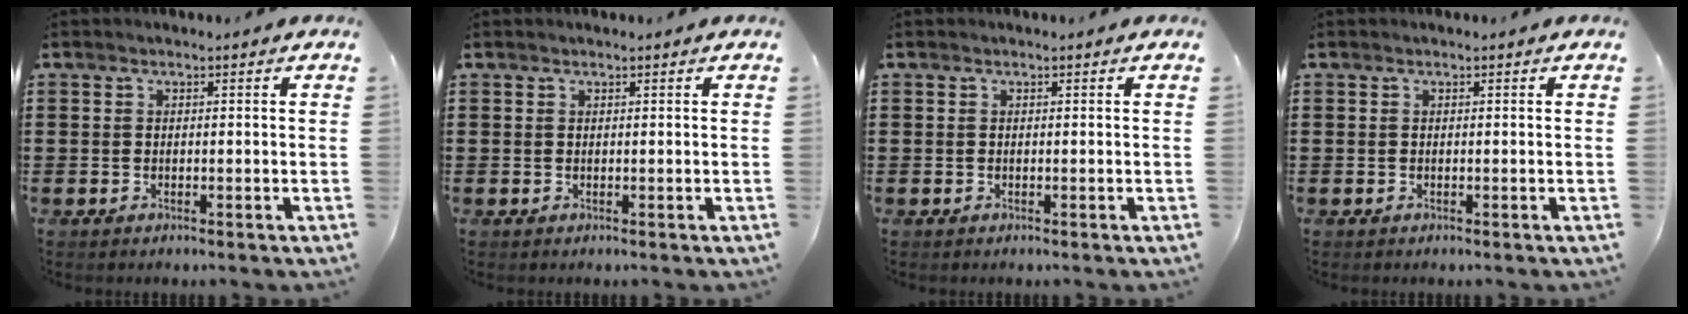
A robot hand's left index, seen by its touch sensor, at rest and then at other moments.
{"total": 0.0}
{"total": 0.0}
{"total": 0.0}